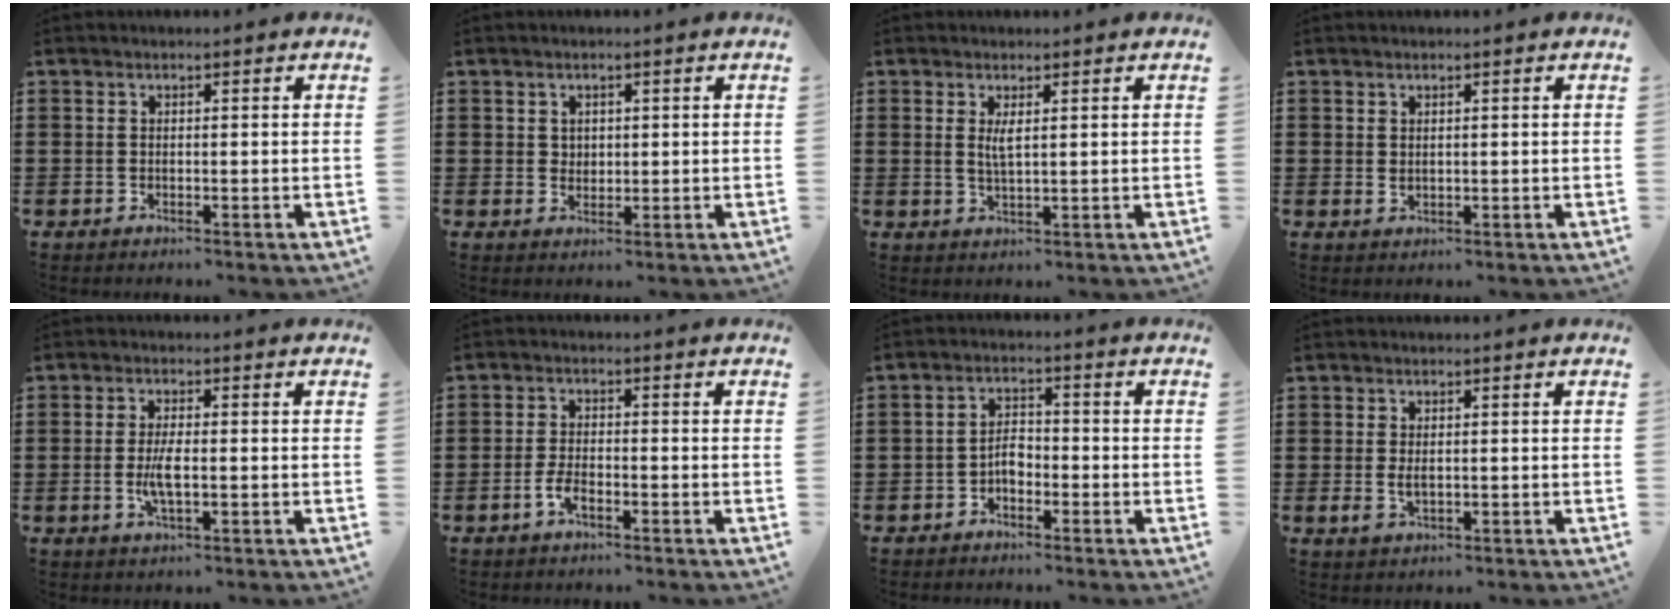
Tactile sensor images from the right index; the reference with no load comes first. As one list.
[{"total": 1.6, "force": [0.7, 1.3, 0.3], "torque": [-0.011, 0.006, 0.014]}, {"total": 2.4, "force": [0.7, 0.5, 2.2], "torque": [-0.045, 0.001, 0.011]}, {"total": 0.8, "force": [0.3, 0.6, 0.6], "torque": [-0.012, 0.004, 0.005]}, {"total": 4.1, "force": [-0.7, 1.2, 3.8], "torque": [-0.089, -0.005, -0.020]}, {"total": 3.1, "force": [-1.6, 1.2, 2.4], "torque": [-0.056, -0.002, -0.034]}, {"total": 2.9, "force": [-1.5, 1.7, 1.7], "torque": [-0.043, 0.004, -0.034]}, {"total": 2.1, "force": [-0.1, 1.2, 1.7], "torque": [-0.035, 0.003, -0.002]}]